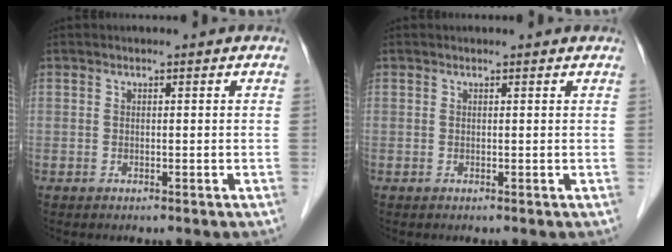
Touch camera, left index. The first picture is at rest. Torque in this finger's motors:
{"motor_torque": [0.25, -0.15, -0.01, -0.01]}